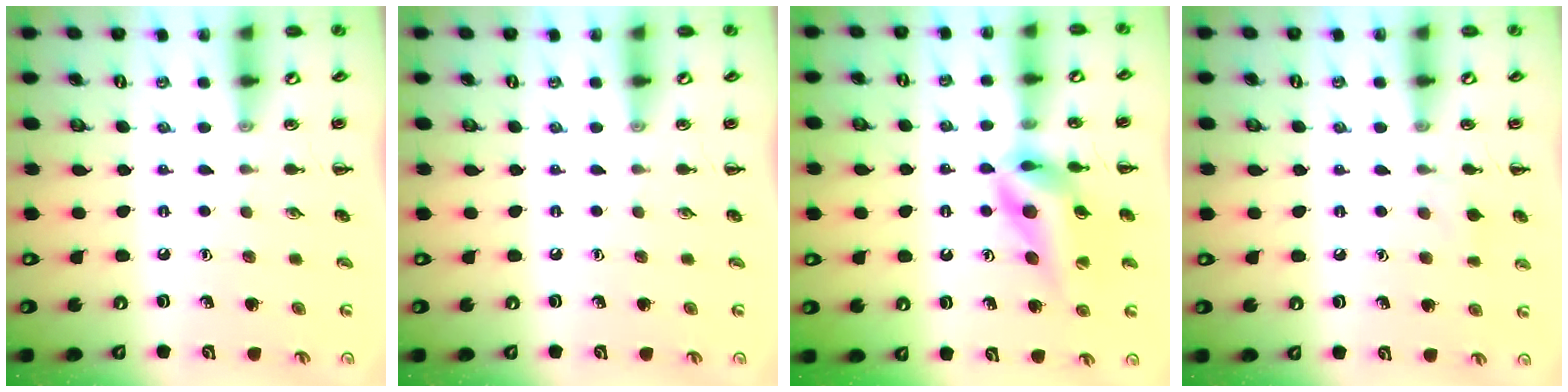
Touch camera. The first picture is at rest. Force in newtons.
{"total": 0.0}
{"total": 11.4, "press": 10.8, "slide": 3.7}
{"total": 5.9, "press": 5.6, "slide": 2.0}